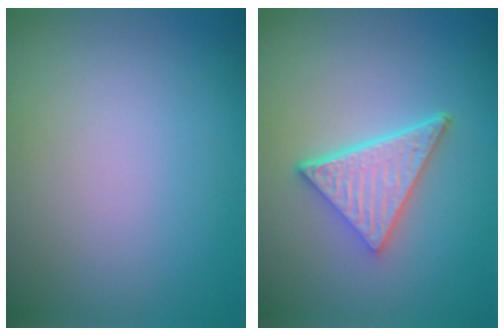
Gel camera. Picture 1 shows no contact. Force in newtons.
{"total": 5.2, "press": 3.8, "slide": 3.6}